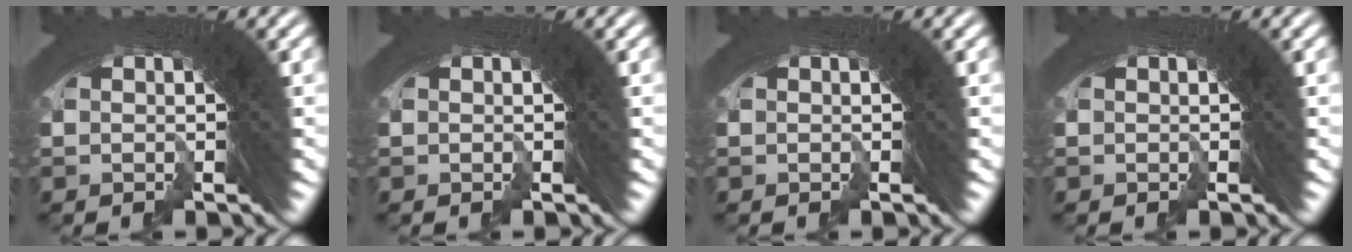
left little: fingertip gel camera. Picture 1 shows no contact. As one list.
[{"total": 0.0}, {"total": 0.0}, {"total": 0.0}]